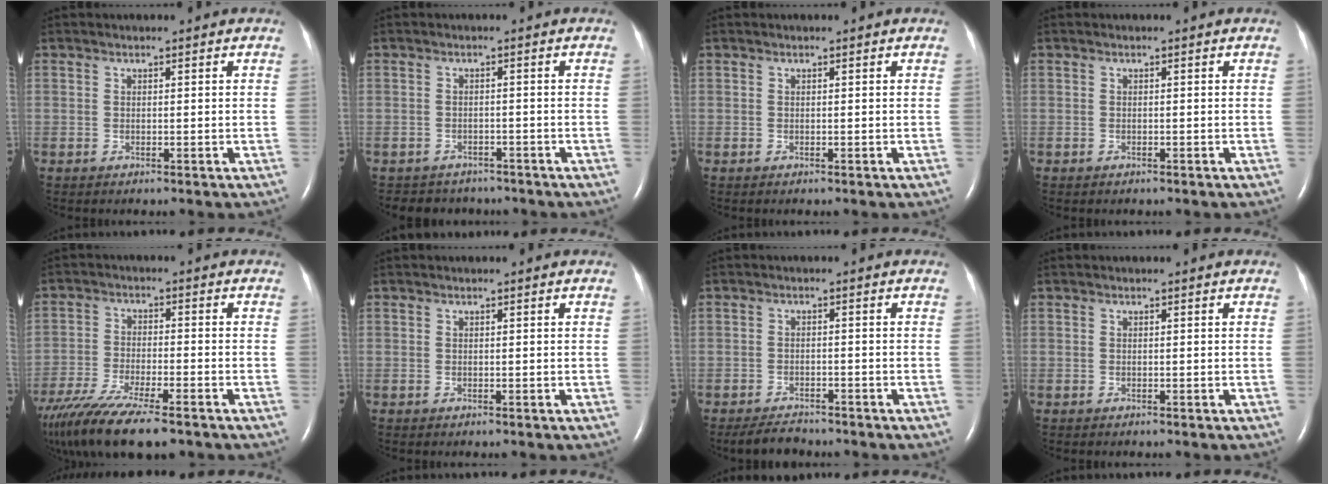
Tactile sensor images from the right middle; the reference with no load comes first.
{"total": 5.1, "force": [-4.5, 2.5, 0.1], "torque": [-0.005, 0.004, -0.057]}
{"total": 0.0}
{"total": 0.0}
{"total": 17.2, "force": [-13.0, 3.4, 10.7], "torque": [-0.218, -0.043, -0.218]}
{"total": 0.0}
{"total": 4.0, "force": [-3.6, 1.2, 1.1], "torque": [-0.027, -0.009, -0.060]}
{"total": 0.0}